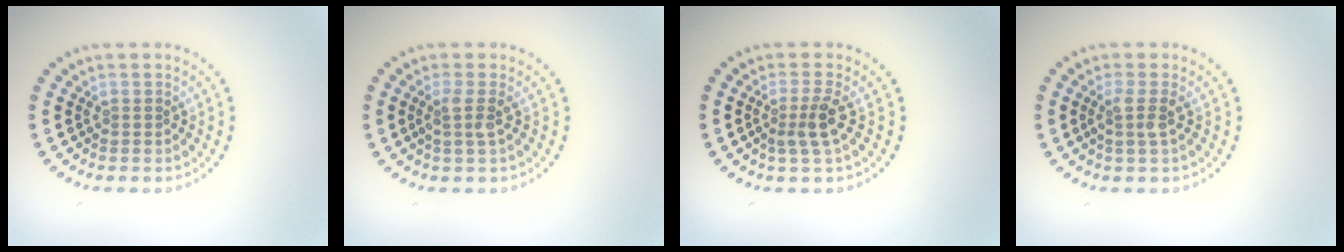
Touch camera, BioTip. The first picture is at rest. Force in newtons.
{"total": 1.7, "press": 1.2, "slide": 1.2}
{"total": 2.3, "press": 1.8, "slide": 1.5}
{"total": 1.8, "press": 1.3, "slide": 1.2}